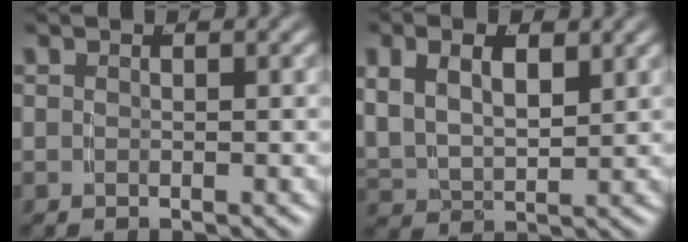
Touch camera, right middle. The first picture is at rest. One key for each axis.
{"total": 7.0, "fx": 1.5, "fy": 5.4, "fz": 4.2, "tx": -0.080, "ty": 0.002, "tz": 0.021}